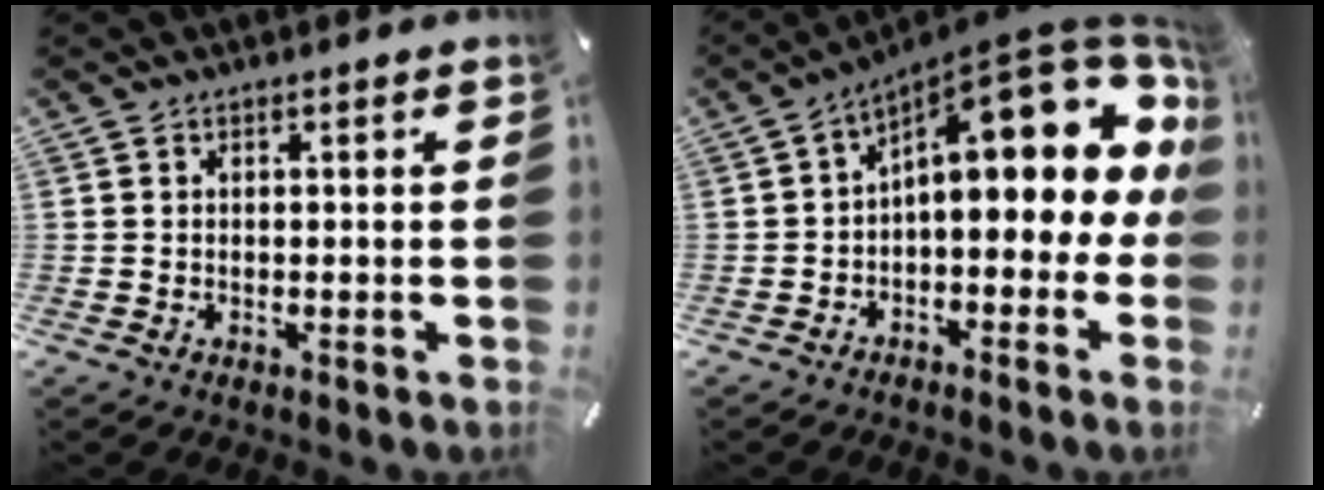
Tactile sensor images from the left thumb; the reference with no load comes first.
{"total": 17.3, "force": [7.1, 6.9, 14.2], "torque": [-0.185, -0.066, 0.118]}